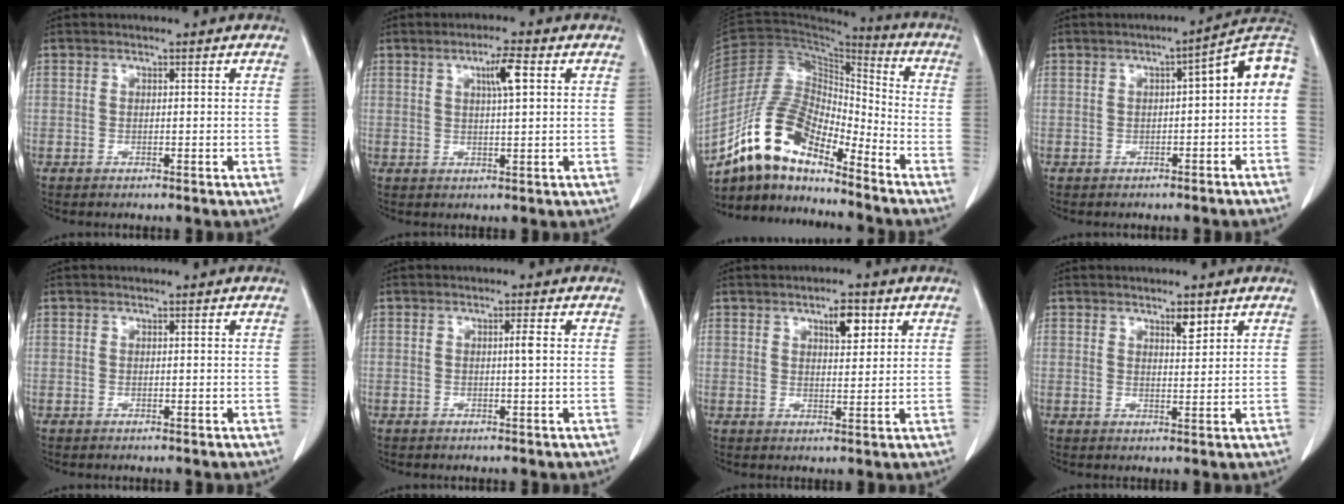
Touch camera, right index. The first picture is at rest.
{"total": 4.3, "force": [1.5, 0.3, 4.0], "torque": [-0.069, 0.002, 0.025]}
{"total": 13.3, "force": [-10.7, 4.2, 6.7], "torque": [-0.131, 0.032, -0.198]}
{"total": 8.4, "force": [-0.2, 2.0, 8.2], "torque": [-0.105, 0.033, -0.008]}
{"total": 0.0}
{"total": 1.4, "force": [0.1, -0.2, 1.4], "torque": [-0.024, 0.001, 0.001]}
{"total": 4.2, "force": [2.2, 1.4, 3.3], "torque": [-0.054, 0.000, 0.035]}
{"total": 2.4, "force": [1.7, 0.6, 1.6], "torque": [-0.029, -0.005, 0.028]}